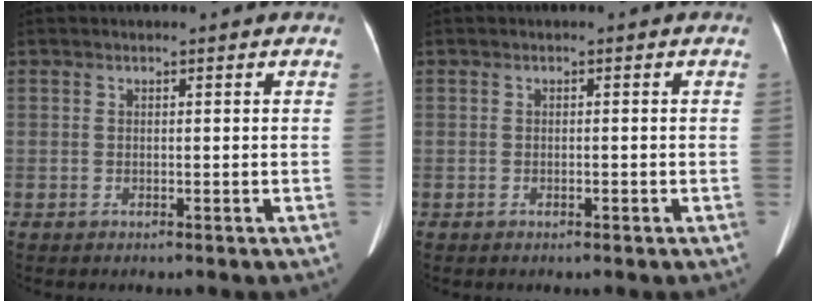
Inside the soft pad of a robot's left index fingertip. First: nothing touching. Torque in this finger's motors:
{"motor_torque": [-0.29, -0.10, -0.02, -0.02]}